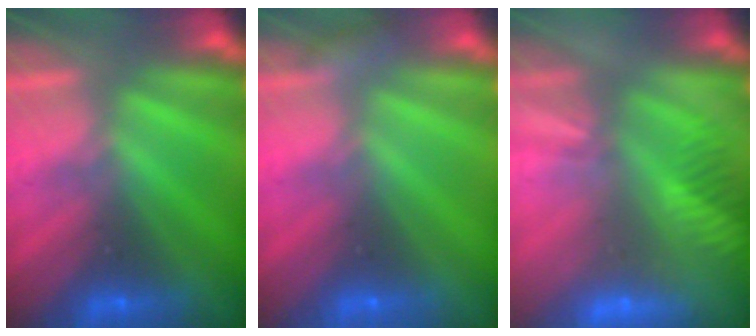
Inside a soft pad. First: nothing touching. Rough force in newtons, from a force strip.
{"total": 2.3}
{"total": 12.7}